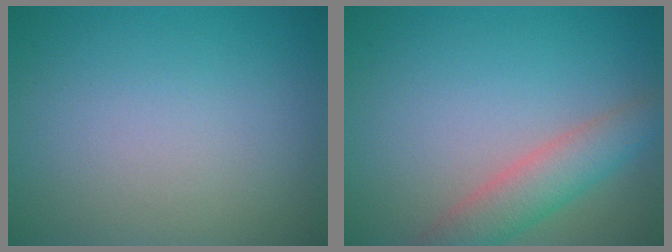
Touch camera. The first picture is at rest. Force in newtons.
{"total": 4.1, "press": 4.1, "slide": 0.4}